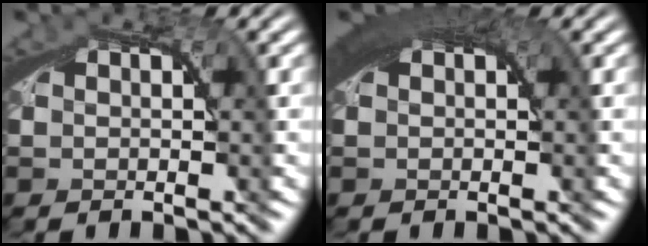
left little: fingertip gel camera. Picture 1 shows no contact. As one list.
[{"total": 4.4, "force": [1.8, 1.5, 3.7], "torque": [-0.050, 0.015, 0.023]}]